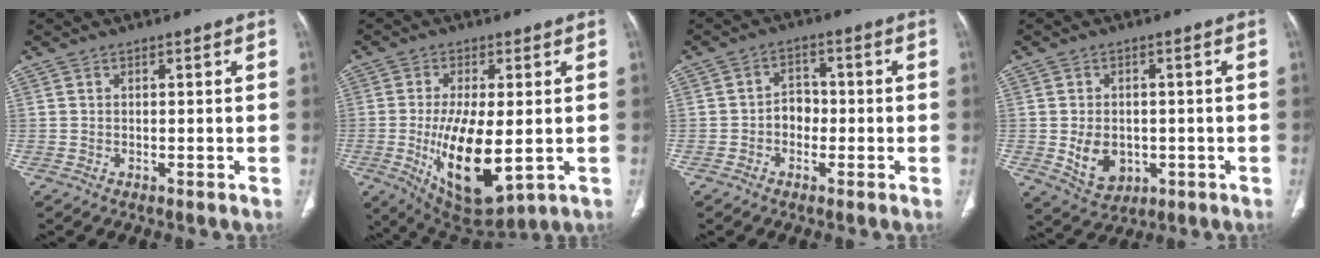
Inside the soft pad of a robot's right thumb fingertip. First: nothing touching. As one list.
[{"total": 15.2, "force": [-2.4, 6.2, 13.7], "torque": [-0.236, -0.024, -0.020]}, {"total": 3.9, "force": [-1.0, 3.2, 2.0], "torque": [-0.008, 0.017, -0.026]}, {"total": 7.2, "force": [-1.2, 5.4, 4.6], "torque": [-0.058, -0.002, -0.002]}]